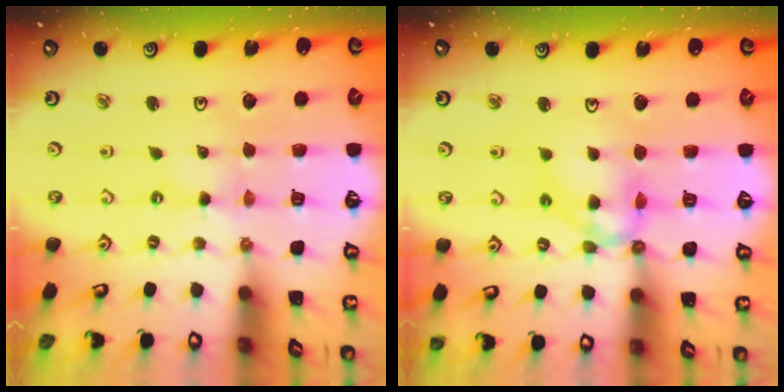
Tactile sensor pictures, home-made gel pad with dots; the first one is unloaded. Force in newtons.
{"total": 12.1, "press": 12.0, "slide": 1.1}